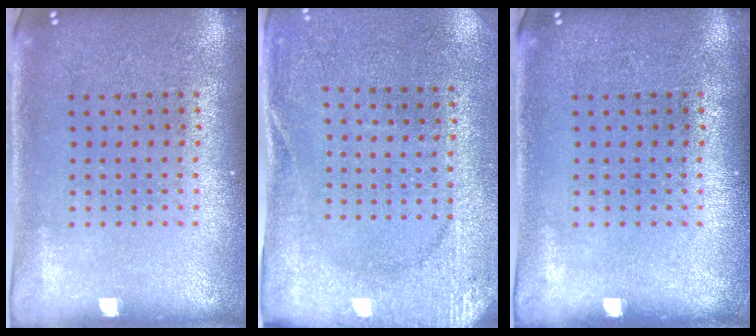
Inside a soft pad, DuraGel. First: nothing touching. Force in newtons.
{"total": 2.6, "press": 2.5, "slide": 0.7}
{"total": 0.0}